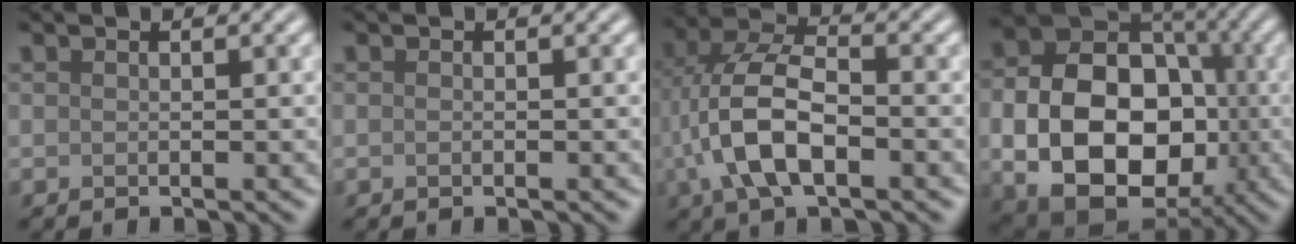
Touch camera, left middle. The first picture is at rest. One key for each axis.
{"total": 0.0}
{"total": 8.1, "fx": -1.7, "fy": 4.1, "fz": 6.8, "tx": -0.149, "ty": 0.013, "tz": -0.038}
{"total": 14.8, "fx": -2.6, "fy": 10.9, "fz": 9.7, "tx": -0.149, "ty": -0.020, "tz": -0.043}